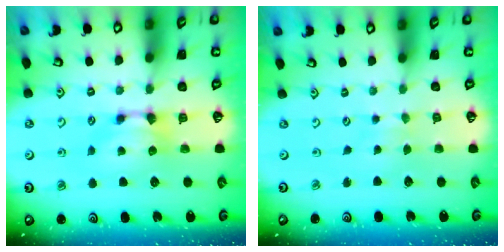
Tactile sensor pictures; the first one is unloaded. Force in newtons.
{"total": 2.9, "press": 2.9, "slide": 0.0}